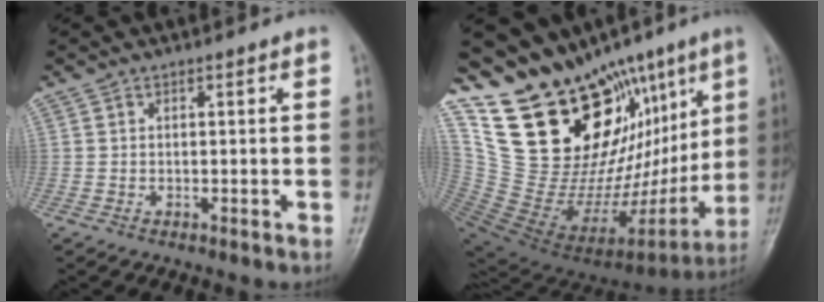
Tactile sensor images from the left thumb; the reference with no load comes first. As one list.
[{"total": 30.3, "force": [16.0, 14.7, 21.1], "torque": [-0.285, -0.053, 0.293]}]